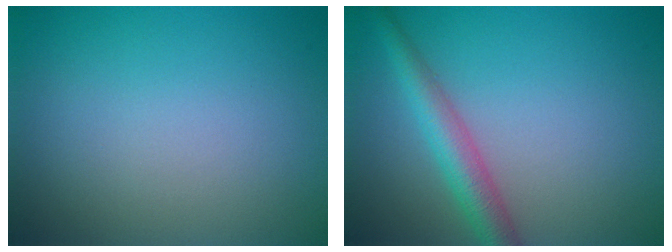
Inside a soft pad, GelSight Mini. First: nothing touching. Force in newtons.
{"total": 3.5, "press": 3.5, "slide": 0.1}